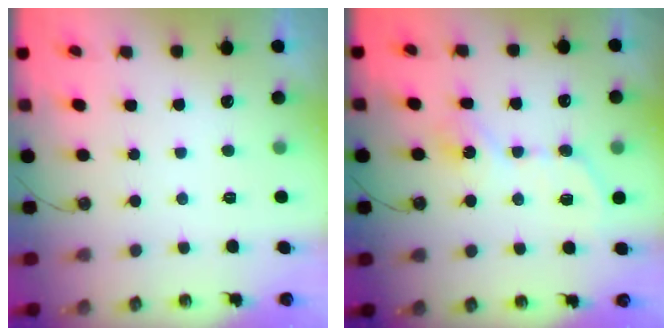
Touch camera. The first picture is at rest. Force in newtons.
{"total": 9.4, "press": 9.4, "slide": 0.3}